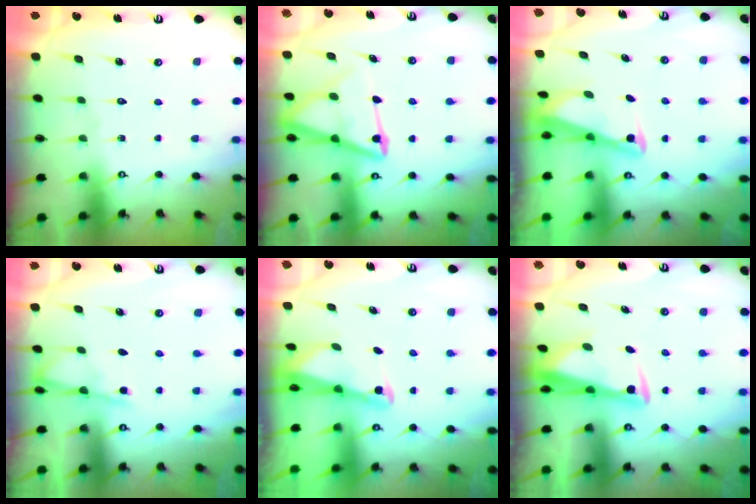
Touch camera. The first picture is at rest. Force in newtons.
{"total": 10.1, "press": 10.1, "slide": 1.2}
{"total": 2.7, "press": 2.6, "slide": 0.4}
{"total": 3.6, "press": 3.5, "slide": 0.6}
{"total": 2.3, "press": 2.2, "slide": 0.3}
{"total": 3.4, "press": 3.3, "slide": 0.9}